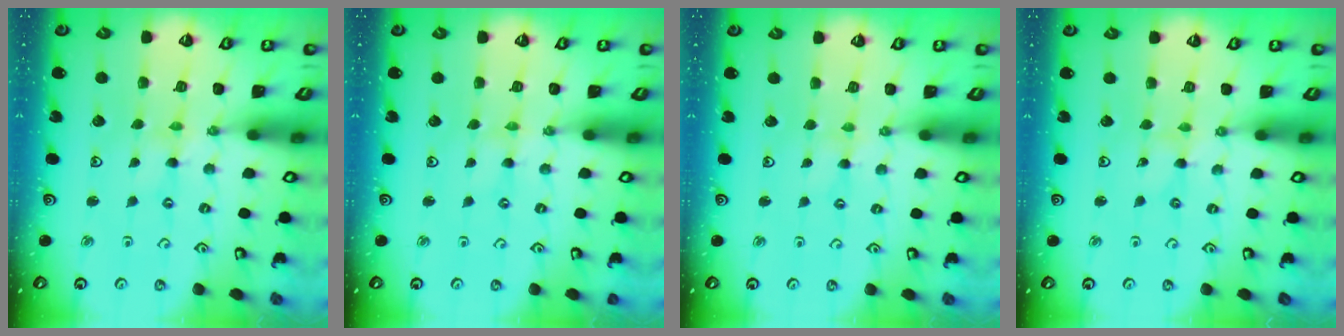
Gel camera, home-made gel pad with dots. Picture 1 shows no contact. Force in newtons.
{"total": 0.0}
{"total": 1.3, "press": 1.3, "slide": 0.3}
{"total": 0.0}